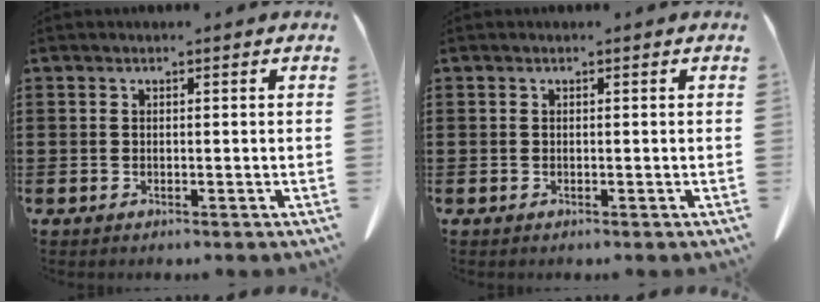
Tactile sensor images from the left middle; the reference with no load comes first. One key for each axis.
{"total": 0.0}